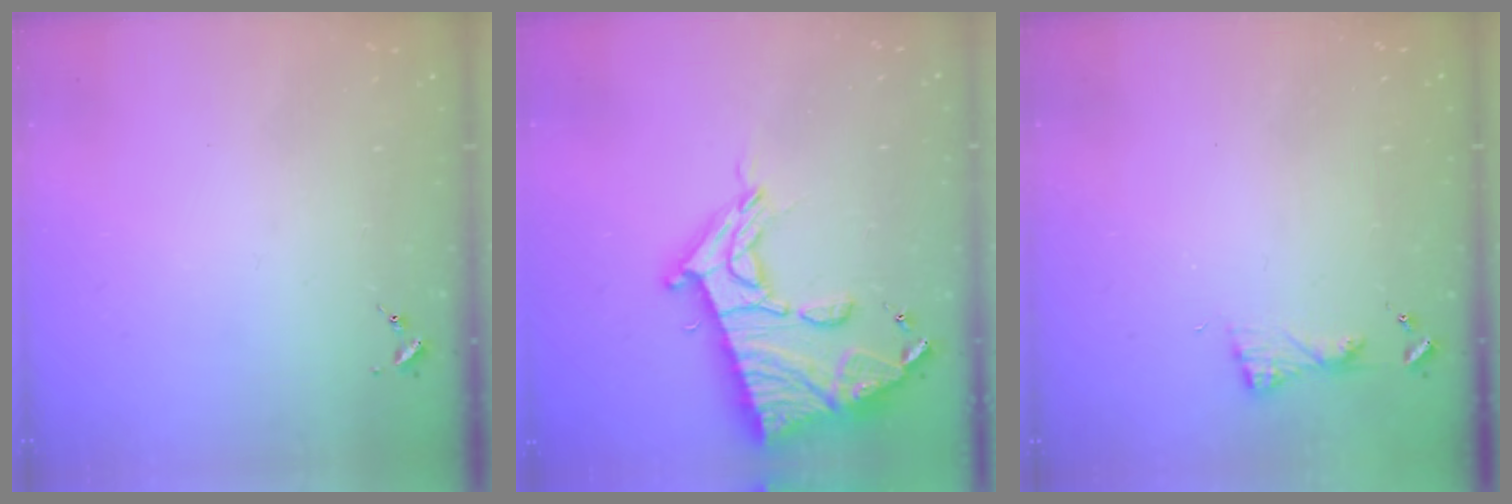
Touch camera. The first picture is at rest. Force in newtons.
{"total": 19.3, "press": 19.3, "slide": 1.6}
{"total": 5.0, "press": 4.9, "slide": 0.6}